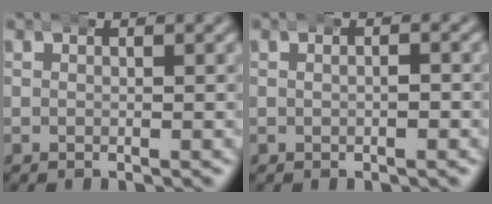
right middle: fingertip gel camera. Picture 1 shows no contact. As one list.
[{"total": 1.2, "force": [0.0, 0.8, 0.9], "torque": [-0.007, 0.006, -0.004]}]